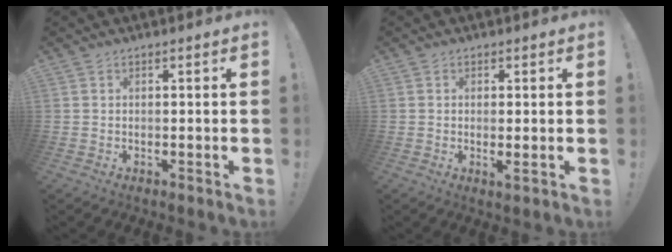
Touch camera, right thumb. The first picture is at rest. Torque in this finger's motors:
{"motor_torque": [-0.30, 0.22, -0.08, 0.23, 0.00]}